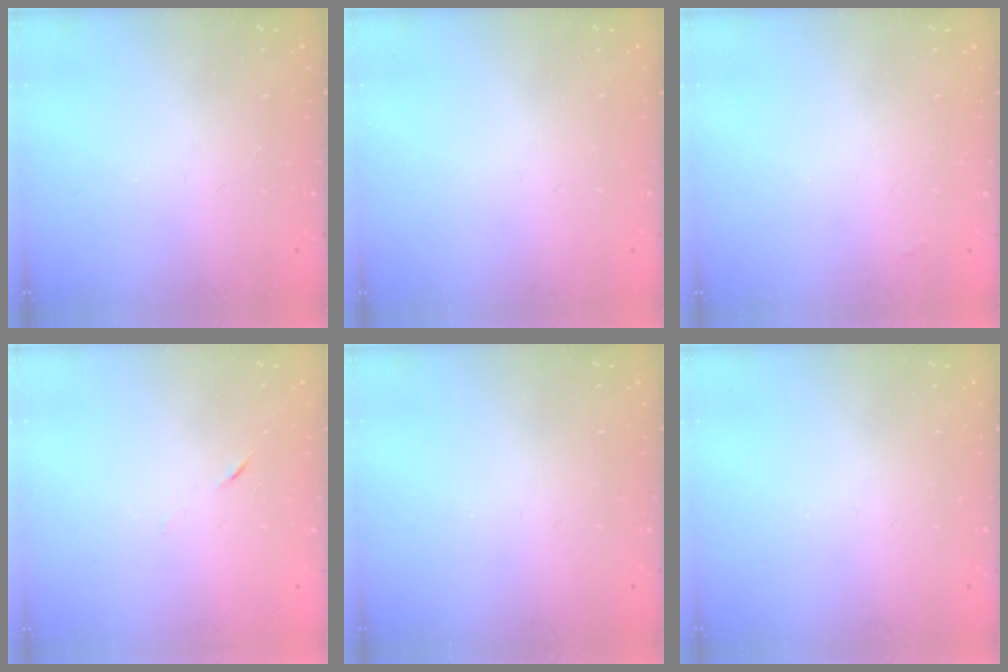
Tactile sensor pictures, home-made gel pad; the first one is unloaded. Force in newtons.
{"total": 0.0}
{"total": 1.3, "press": 1.3, "slide": 0.2}
{"total": 3.7, "press": 3.6, "slide": 0.9}
{"total": 0.0}
{"total": 0.0}